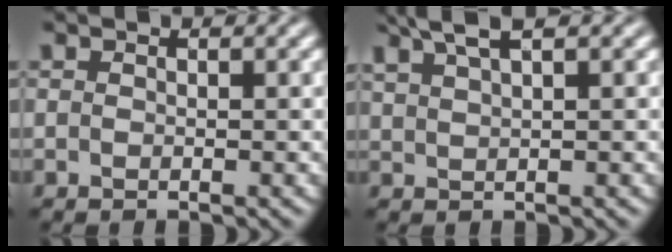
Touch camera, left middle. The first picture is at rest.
{"total": 3.4, "force": [2.5, 0.6, 2.2], "torque": [-0.033, 0.010, 0.050]}